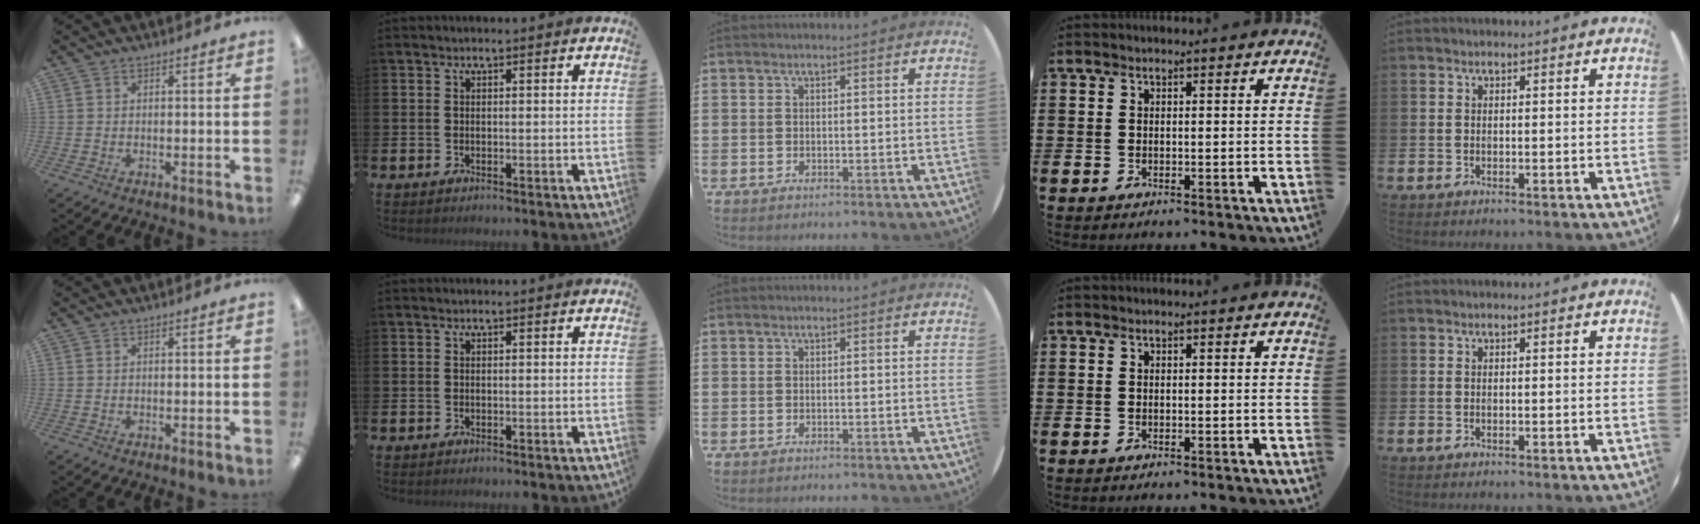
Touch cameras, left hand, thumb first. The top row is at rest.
{}